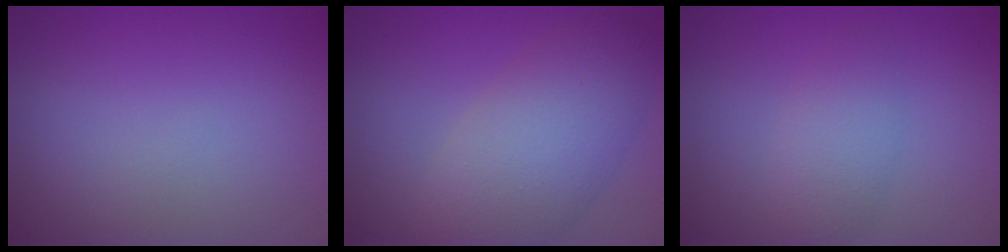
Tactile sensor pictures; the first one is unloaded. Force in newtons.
{"total": 7.4, "press": 7.4, "slide": 0.4}
{"total": 2.7, "press": 2.7, "slide": 0.1}